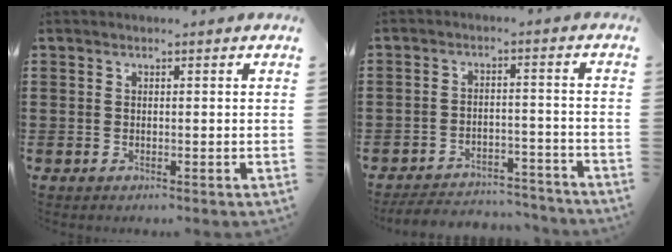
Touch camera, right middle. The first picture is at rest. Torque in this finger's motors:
{"motor_torque": [0.26, 0.14, 0.03, 0.00]}